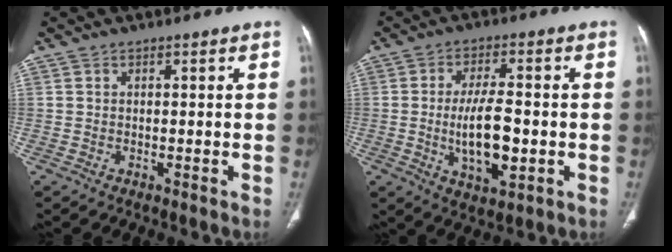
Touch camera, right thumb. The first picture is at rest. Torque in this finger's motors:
{"motor_torque": [-0.23, 0.91, 0.42, 0.72, 0.09]}